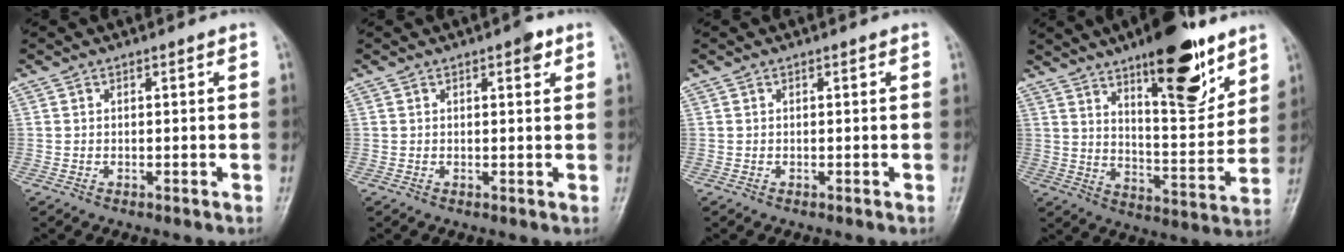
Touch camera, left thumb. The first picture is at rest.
{"total": 2.3, "force": [1.3, 0.9, 1.7], "torque": [-0.018, -0.003, 0.014]}
{"total": 0.0}
{"total": 18.3, "force": [11.2, 6.0, 13.2], "torque": [-0.157, -0.068, 0.179]}